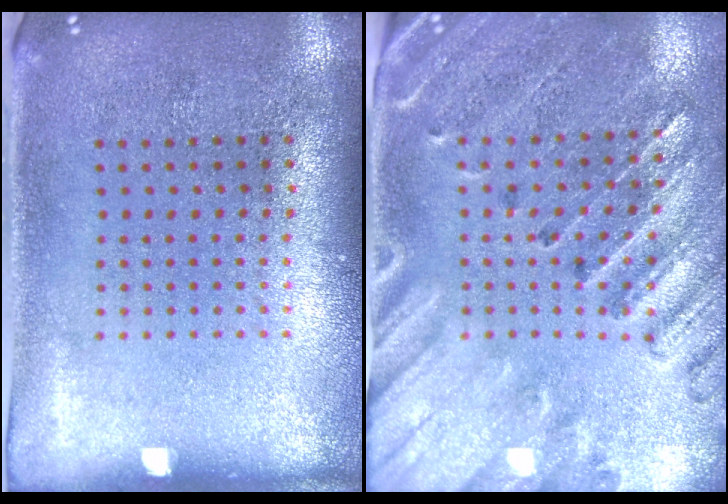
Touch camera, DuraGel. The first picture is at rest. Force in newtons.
{"total": 2.6, "press": 2.4, "slide": 1.1}